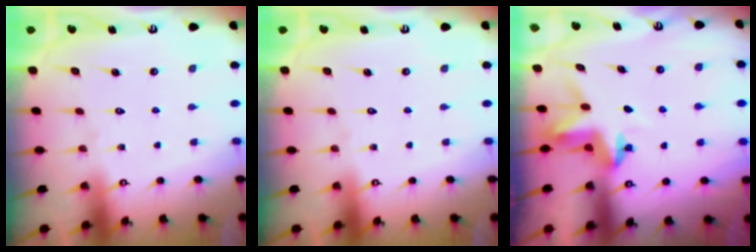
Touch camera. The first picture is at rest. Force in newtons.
{"total": 0.0}
{"total": 4.0, "press": 4.0, "slide": 0.3}